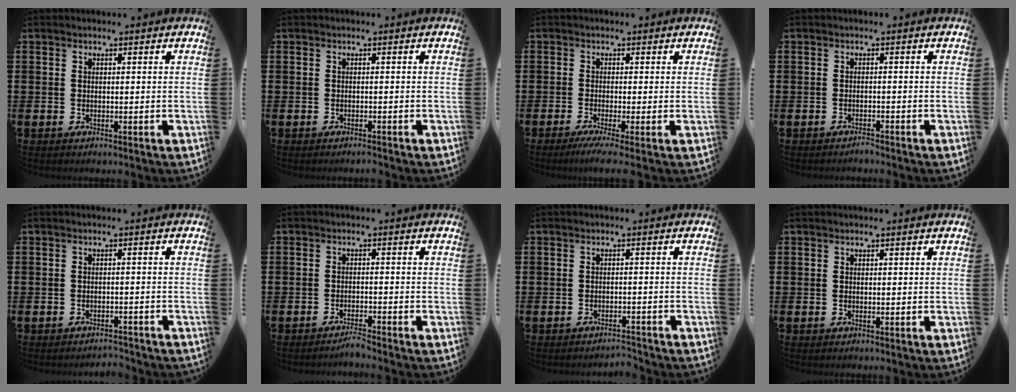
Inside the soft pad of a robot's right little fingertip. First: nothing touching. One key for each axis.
{"total": 0.5, "fx": -0.5, "fy": 0.0, "fz": 0.2, "tx": -0.004, "ty": -0.004, "tz": -0.010}
{"total": 2.2, "fx": -0.9, "fy": -0.1, "fz": 1.9, "tx": -0.036, "ty": -0.005, "tz": -0.016}
{"total": 1.0, "fx": -1.0, "fy": 0.0, "fz": 0.1, "tx": -0.005, "ty": 0.000, "tz": -0.020}
{"total": 1.5, "fx": -1.5, "fy": 0.0, "fz": 0.0, "tx": -0.003, "ty": 0.003, "tz": -0.033}
{"total": 1.8, "fx": -1.7, "fy": -0.1, "fz": 0.4, "tx": -0.009, "ty": 0.003, "tz": -0.034}
{"total": 1.7, "fx": -1.7, "fy": 0.0, "fz": 0.0, "tx": -0.004, "ty": 0.003, "tz": -0.036}
{"total": 0.0}